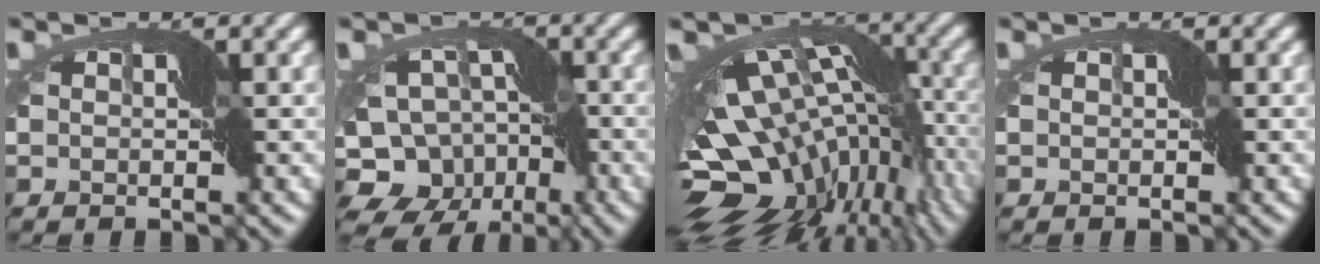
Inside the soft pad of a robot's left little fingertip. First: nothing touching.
{"total": 11.6, "force": [-6.5, 8.4, 4.9], "torque": [-0.084, -0.010, -0.102]}
{"total": 17.0, "force": [-4.9, 8.5, 13.8], "torque": [-0.205, 0.001, -0.057]}
{"total": 0.0}